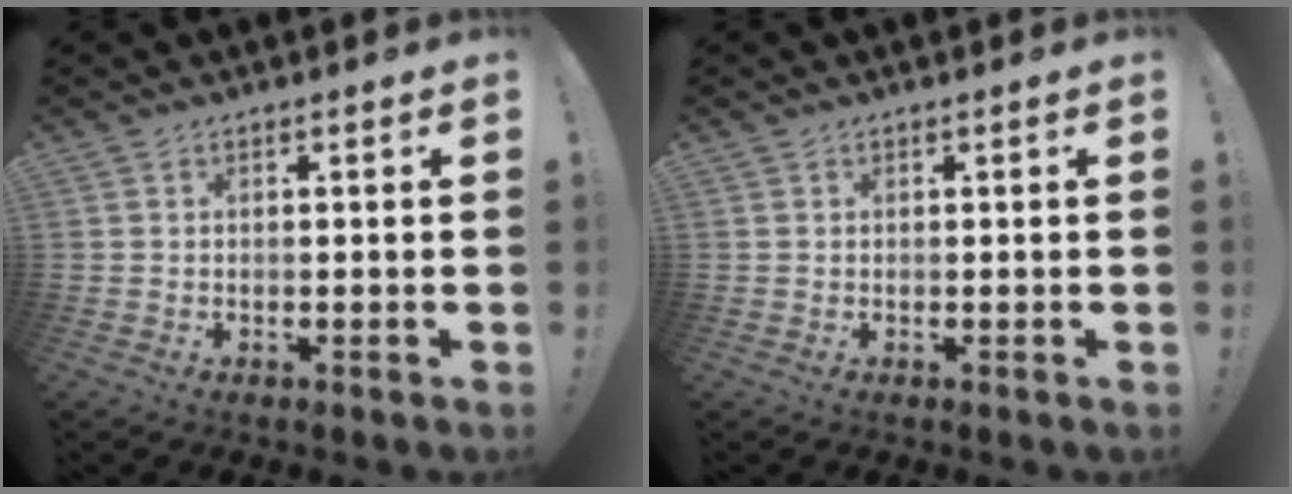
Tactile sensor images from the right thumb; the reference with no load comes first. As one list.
[{"total": 0.0}]